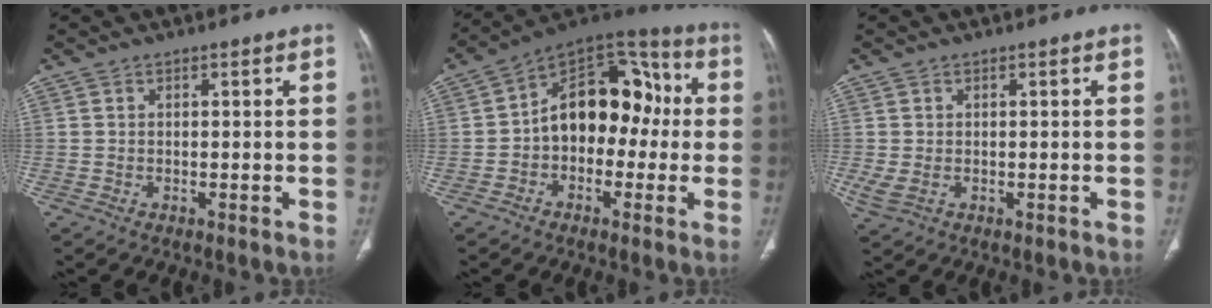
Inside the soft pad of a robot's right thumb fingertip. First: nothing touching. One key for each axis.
{"total": 16.5, "fx": -0.5, "fy": 11.1, "fz": 12.2, "tx": -0.132, "ty": 0.055, "tz": -0.022}
{"total": 2.3, "fx": -0.4, "fy": 1.5, "fz": 1.7, "tx": -0.049, "ty": 0.000, "tz": 0.001}